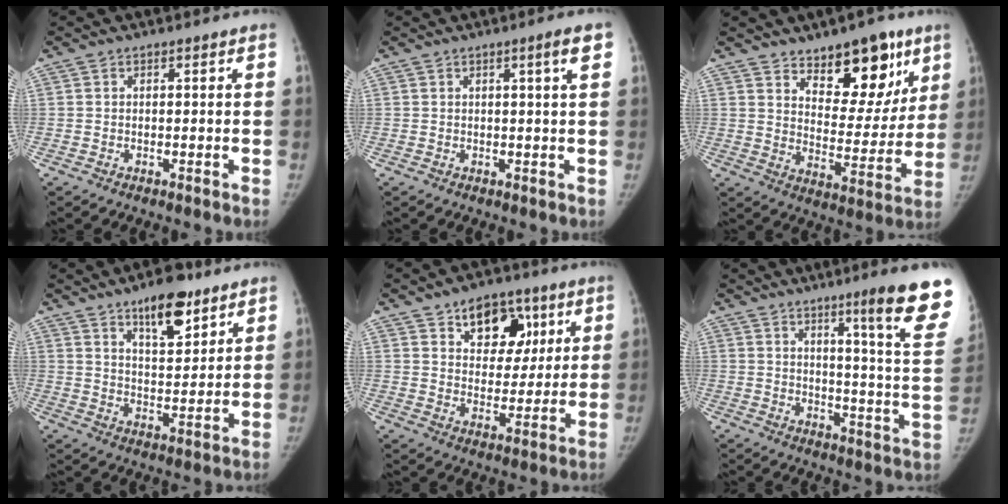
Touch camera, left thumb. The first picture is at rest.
{"total": 3.3, "force": [1.4, -0.2, 2.9], "torque": [-0.043, -0.005, 0.021]}
{"total": 15.2, "force": [9.6, 7.7, 9.0], "torque": [-0.054, -0.069, 0.149]}
{"total": 11.0, "force": [7.2, 4.3, 7.0], "torque": [-0.079, -0.050, 0.116]}
{"total": 12.0, "force": [6.1, 8.1, 6.4], "torque": [-0.041, -0.030, 0.092]}
{"total": 18.2, "force": [11.4, 0.8, 14.2], "torque": [-0.160, -0.076, 0.146]}